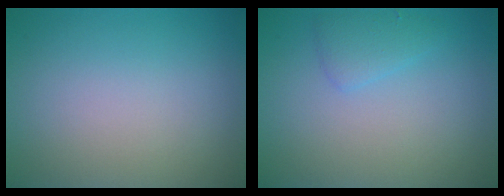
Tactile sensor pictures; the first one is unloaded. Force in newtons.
{"total": 1.6, "press": 1.6, "slide": 0.1}